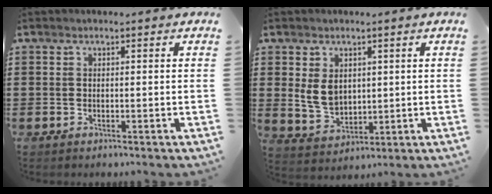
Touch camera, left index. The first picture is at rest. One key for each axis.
{"total": 5.1, "fx": 1.3, "fy": 4.0, "fz": 3.0, "tx": -0.068, "ty": 0.004, "tz": 0.022}